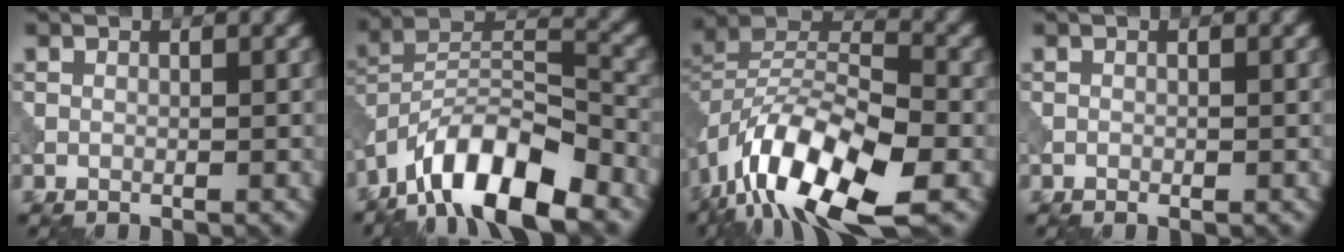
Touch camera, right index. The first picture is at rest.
{"total": 11.1, "force": [-7.7, 3.7, 7.1], "torque": [-0.115, 0.012, -0.158]}
{"total": 13.4, "force": [-7.5, 5.2, 9.8], "torque": [-0.172, -0.002, -0.145]}
{"total": 0.0}